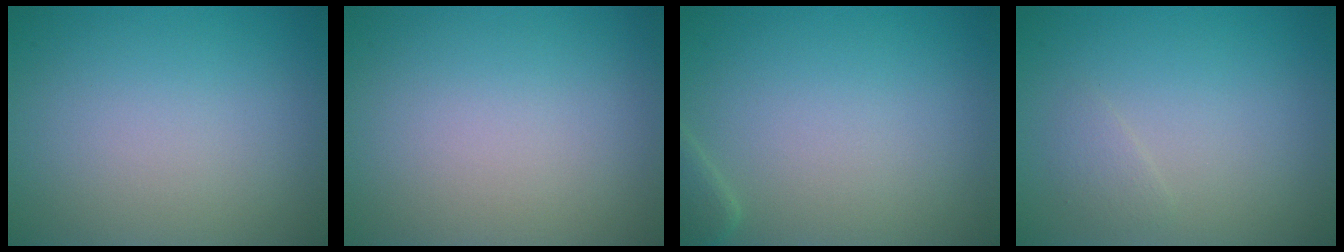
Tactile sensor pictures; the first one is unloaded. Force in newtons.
{"total": 0.0}
{"total": 1.2, "press": 1.2, "slide": 0.1}
{"total": 0.9, "press": 0.9, "slide": 0.0}